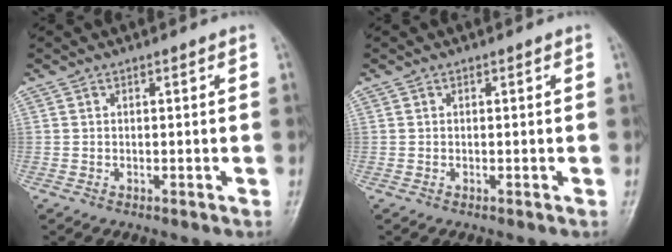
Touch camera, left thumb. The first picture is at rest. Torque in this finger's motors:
{"motor_torque": [-0.06, 0.05, 0.01, 0.01, 0.00]}